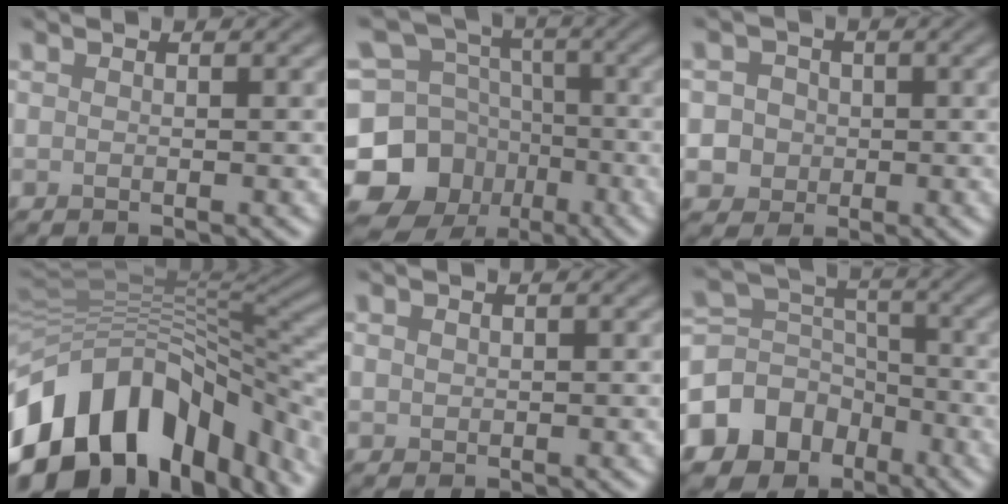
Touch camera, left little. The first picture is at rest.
{"total": 11.2, "force": [-5.1, 9.4, 3.1], "torque": [-0.071, 0.001, -0.100]}
{"total": 4.7, "force": [-0.5, 4.5, 1.3], "torque": [-0.001, 0.021, -0.028]}
{"total": 15.7, "force": [-7.1, 9.6, 10.2], "torque": [-0.198, -0.002, -0.110]}
{"total": 0.5, "force": [0.2, 0.5, 0.1], "torque": [0.000, 0.000, 0.002]}
{"total": 12.0, "force": [-7.0, 9.2, 3.3], "torque": [-0.085, -0.019, -0.121]}